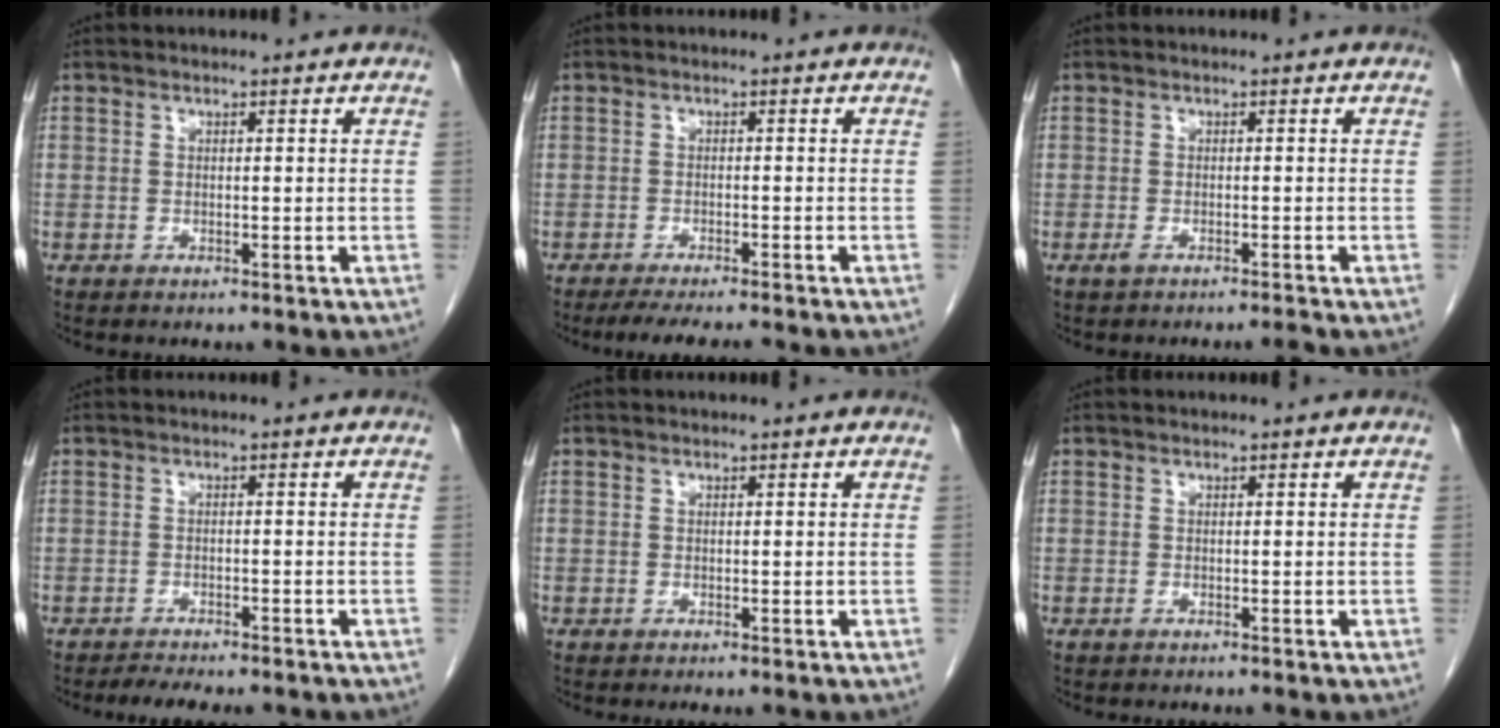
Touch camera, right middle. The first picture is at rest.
{"total": 7.0, "force": [-6.0, 0.7, 3.6], "torque": [-0.045, -0.012, -0.091]}
{"total": 1.6, "force": [-1.3, -0.2, 0.9], "torque": [-0.021, -0.004, -0.025]}
{"total": 5.6, "force": [-4.8, 1.2, 2.6], "torque": [-0.038, -0.003, -0.068]}
{"total": 0.0}
{"total": 0.0}